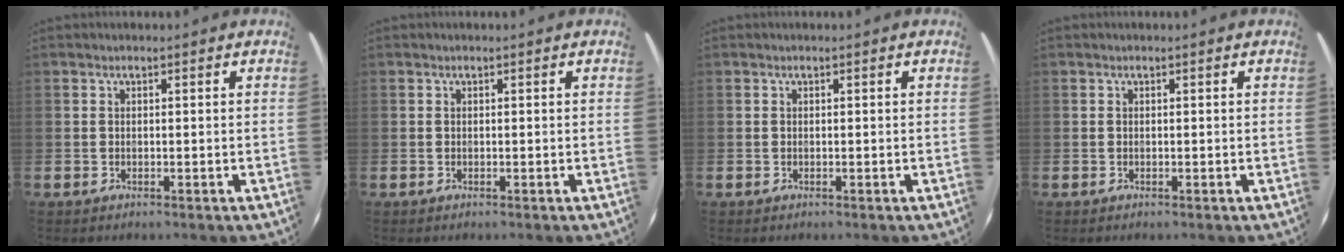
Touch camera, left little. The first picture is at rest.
{"total": 0.0}
{"total": 0.0}
{"total": 0.0}